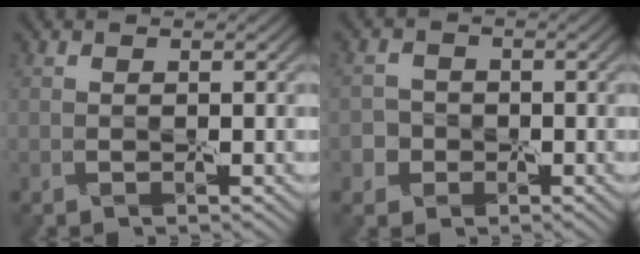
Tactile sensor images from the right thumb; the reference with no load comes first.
{"total": 2.4, "force": [-0.9, 2.1, -0.8], "torque": [0.035, -0.002, -0.028]}